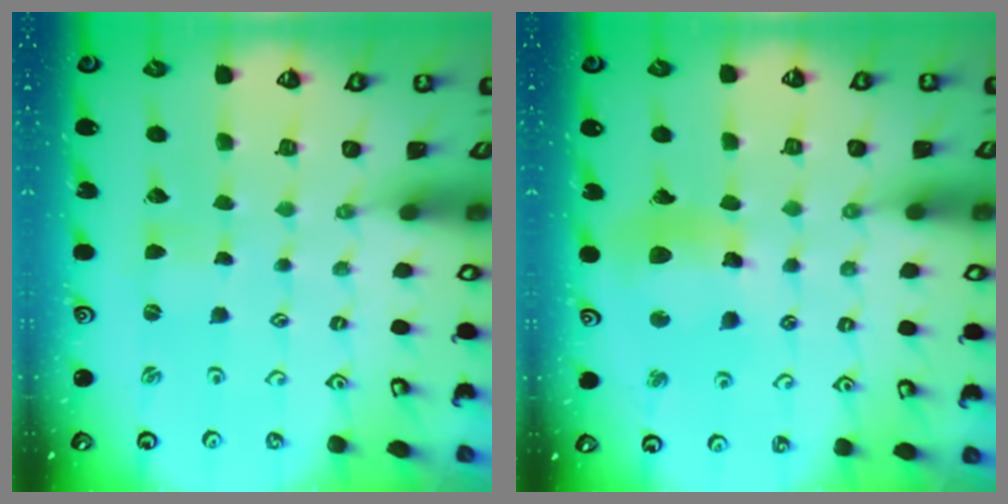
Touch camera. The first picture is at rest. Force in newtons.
{"total": 11.2, "press": 11.1, "slide": 1.5}